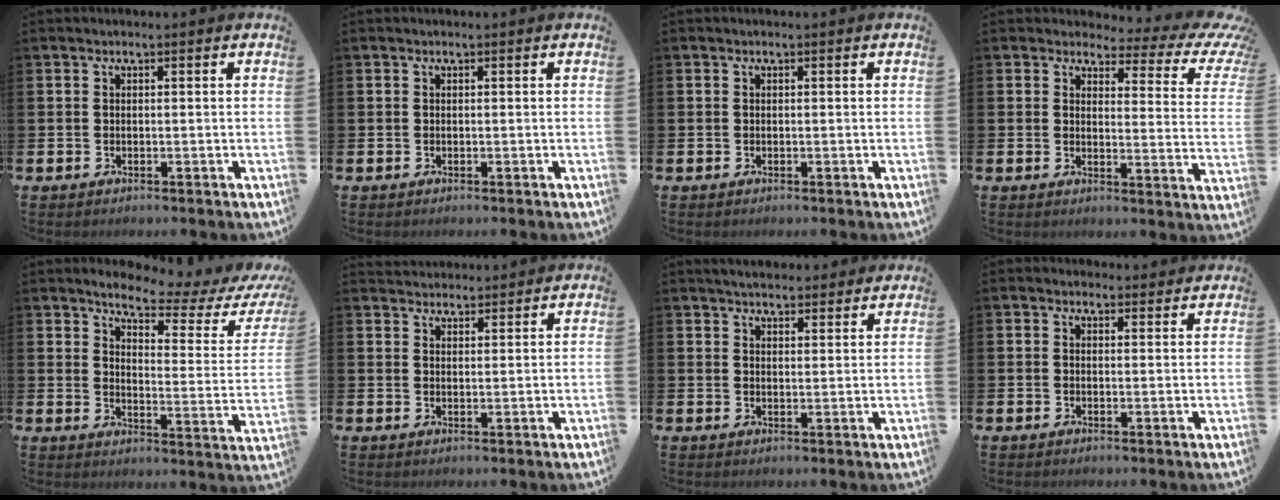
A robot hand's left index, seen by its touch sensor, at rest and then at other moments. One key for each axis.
{"total": 0.0}
{"total": 0.0}
{"total": 3.2, "fx": 2.2, "fy": 1.8, "fz": 1.5, "tx": -0.016, "ty": -0.030, "tz": 0.024}
{"total": 5.4, "fx": 4.8, "fy": 0.8, "fz": 2.2, "tx": -0.053, "ty": -0.039, "tz": 0.073}
{"total": 2.8, "fx": 2.8, "fy": 0.7, "fz": -0.1, "tx": 0.003, "ty": -0.013, "tz": 0.050}
{"total": 3.5, "fx": 3.4, "fy": 0.8, "fz": 0.3, "tx": -0.014, "ty": -0.013, "tz": 0.063}
{"total": 1.6, "fx": 1.4, "fy": 0.7, "fz": -0.1, "tx": 0.006, "ty": -0.001, "tz": 0.025}